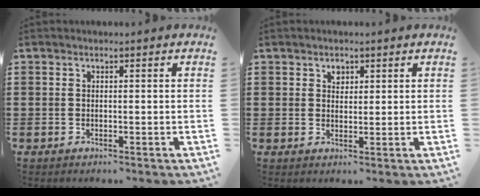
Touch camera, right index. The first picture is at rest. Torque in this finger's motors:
{"motor_torque": [0.02, -0.02, 0.00, 0.01]}